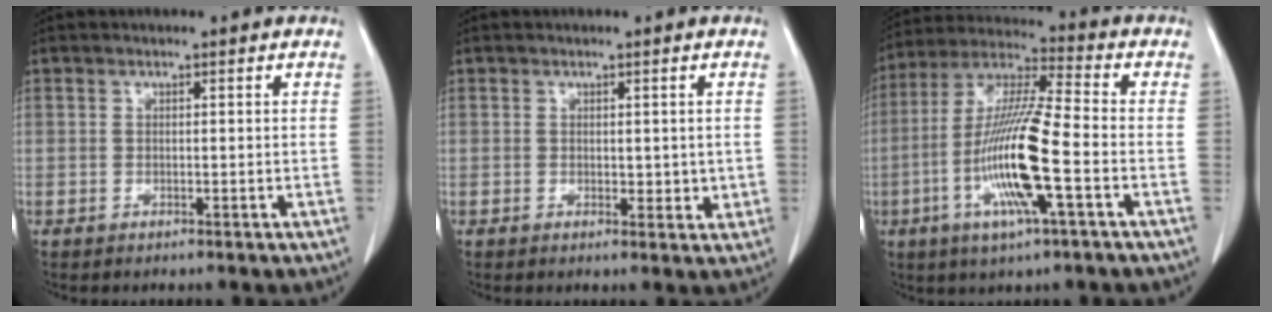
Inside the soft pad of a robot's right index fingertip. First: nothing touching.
{"total": 2.3, "force": [0.4, 1.4, 1.8], "torque": [-0.016, -0.006, 0.009]}
{"total": 15.1, "force": [-4.1, 0.7, 14.5], "torque": [-0.296, -0.009, -0.083]}